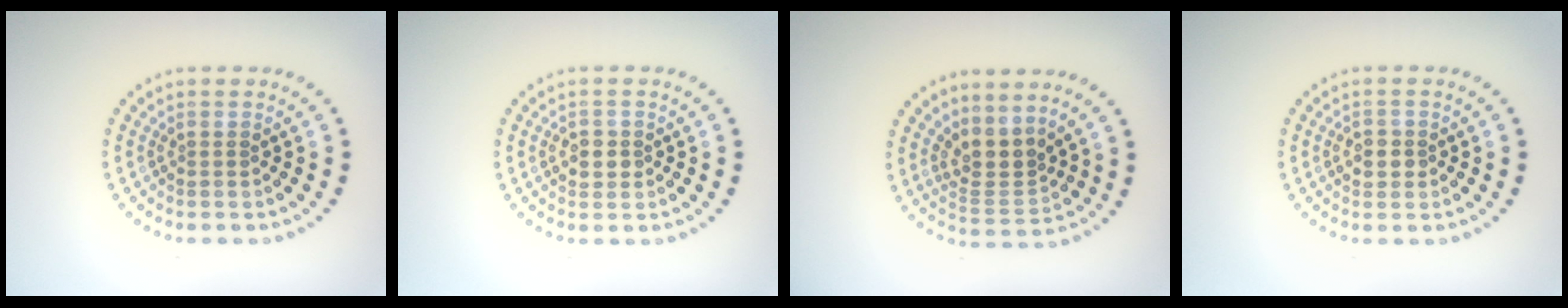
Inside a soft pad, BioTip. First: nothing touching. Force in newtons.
{"total": 1.6, "press": 1.5, "slide": 0.3}
{"total": 2.9, "press": 2.0, "slide": 2.1}
{"total": 1.6, "press": 1.6, "slide": 0.2}